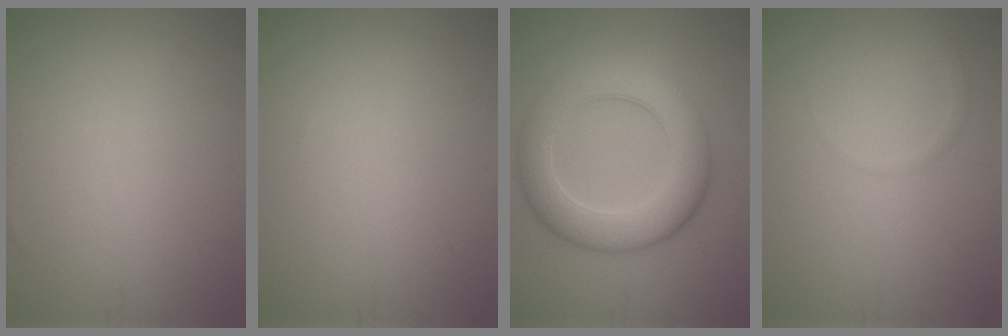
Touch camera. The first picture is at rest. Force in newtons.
{"total": 0.0}
{"total": 7.6, "press": 7.6, "slide": 0.1}
{"total": 0.7, "press": 0.7, "slide": 0.1}